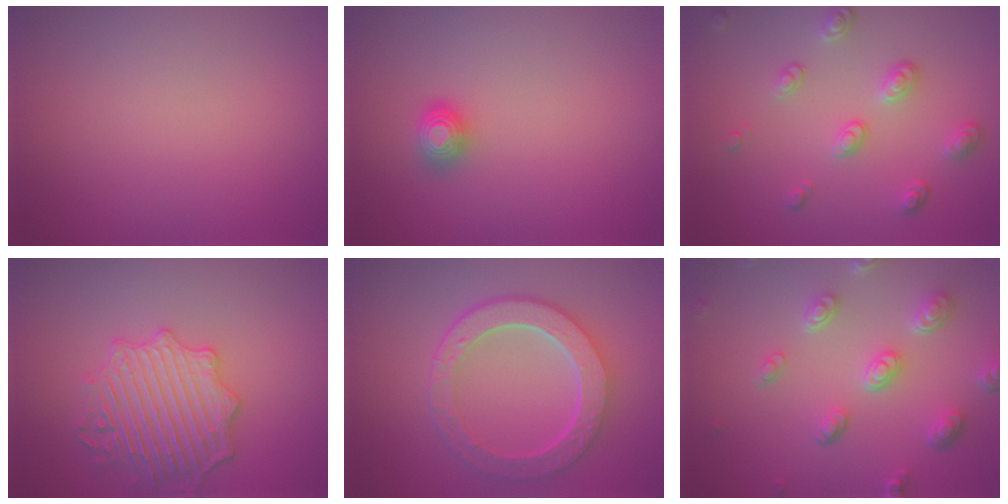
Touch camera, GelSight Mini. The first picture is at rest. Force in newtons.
{"total": 1.4, "press": 1.4, "slide": 0.4}
{"total": 3.2, "press": 2.6, "slide": 1.8}
{"total": 4.6, "press": 4.4, "slide": 1.3}
{"total": 6.2, "press": 5.0, "slide": 3.6}
{"total": 5.1, "press": 3.8, "slide": 3.3}